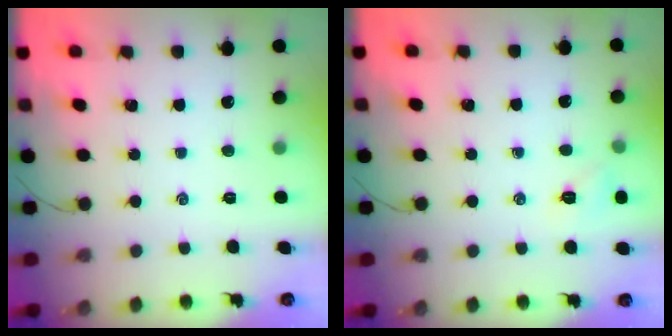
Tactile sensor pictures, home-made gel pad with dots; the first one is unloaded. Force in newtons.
{"total": 5.5, "press": 5.3, "slide": 1.4}